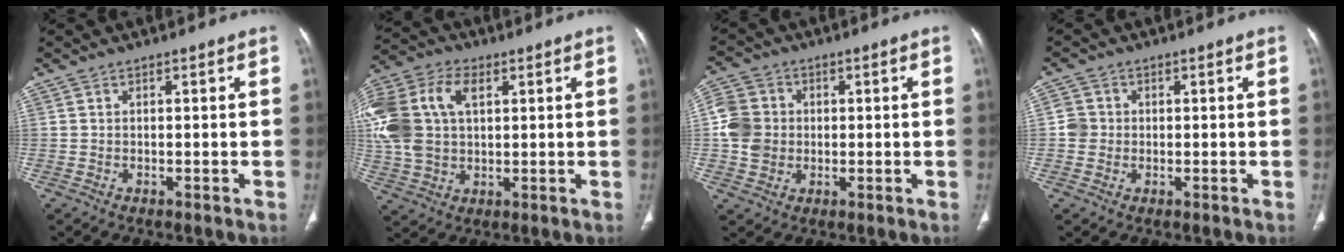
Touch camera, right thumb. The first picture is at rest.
{"total": 19.2, "force": [4.6, 12.7, 13.6], "torque": [-0.314, 0.024, 0.085]}
{"total": 8.1, "force": [-0.1, 7.3, 3.5], "torque": [-0.055, 0.011, -0.007]}
{"total": 3.2, "force": [-0.2, 3.0, 0.8], "torque": [0.001, 0.007, -0.008]}